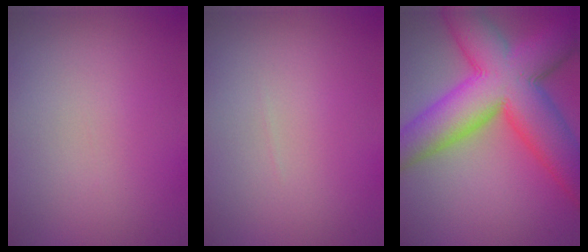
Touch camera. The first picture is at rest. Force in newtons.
{"total": 0.0}
{"total": 13.4, "press": 13.4, "slide": 0.5}